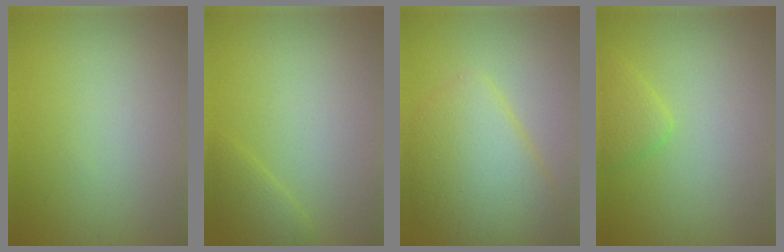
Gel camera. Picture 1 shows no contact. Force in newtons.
{"total": 1.7, "press": 1.7, "slide": 0.1}
{"total": 7.4, "press": 7.4, "slide": 0.4}
{"total": 1.9, "press": 1.9, "slide": 0.2}